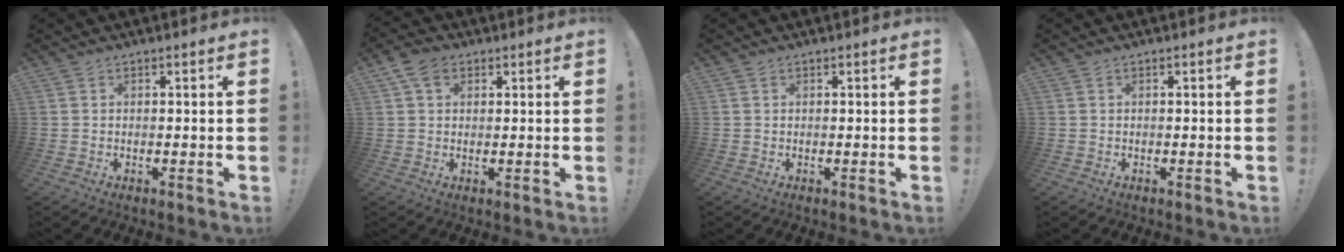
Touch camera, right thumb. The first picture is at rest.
{"total": 5.6, "force": [2.5, 4.1, 2.8], "torque": [-0.048, 0.000, 0.052]}
{"total": 0.0}
{"total": 0.0}